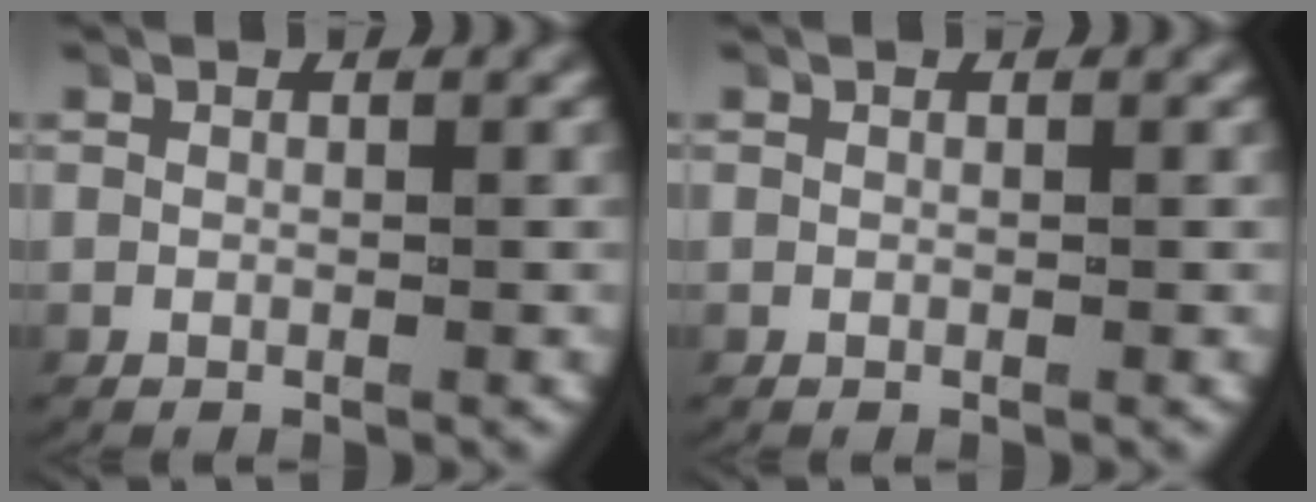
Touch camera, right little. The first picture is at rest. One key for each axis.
{"total": 0.0}